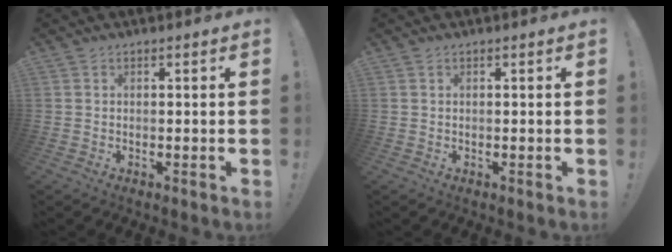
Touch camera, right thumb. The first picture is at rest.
{"total": 0.0}